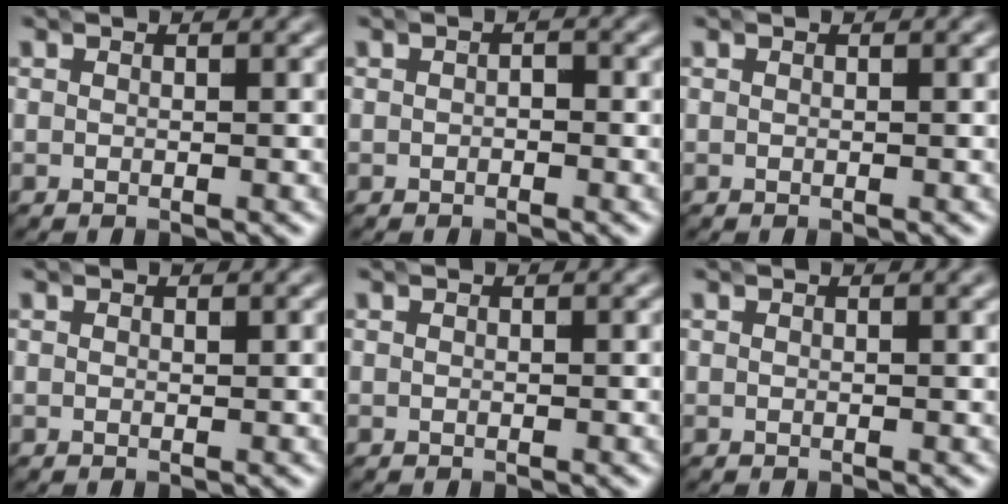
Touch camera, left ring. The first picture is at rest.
{"total": 0.6, "force": [-0.2, 0.4, 0.5], "torque": [-0.006, 0.000, -0.002]}
{"total": 0.0}
{"total": 0.0}
{"total": 0.0}
{"total": 0.6, "force": [0.4, 0.1, 0.5], "torque": [-0.004, 0.004, 0.005]}